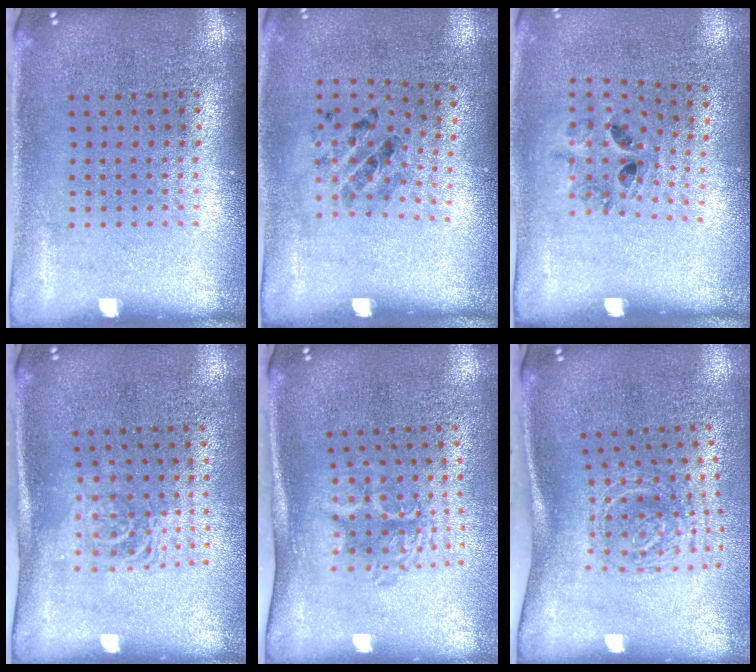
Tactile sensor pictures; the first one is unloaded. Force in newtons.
{"total": 1.3, "press": 0.7, "slide": 1.2}
{"total": 1.2, "press": 0.8, "slide": 0.9}
{"total": 1.7, "press": 1.3, "slide": 1.1}
{"total": 1.7, "press": 1.3, "slide": 1.1}
{"total": 1.9, "press": 1.3, "slide": 1.4}